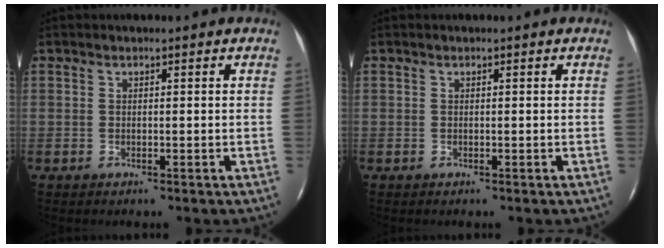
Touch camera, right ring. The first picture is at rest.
{"total": 0.0}